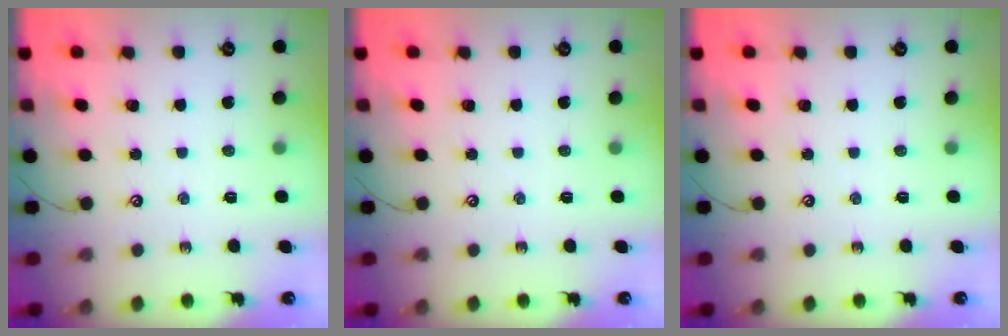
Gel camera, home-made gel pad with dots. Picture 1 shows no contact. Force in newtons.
{"total": 0.0}
{"total": 0.0}